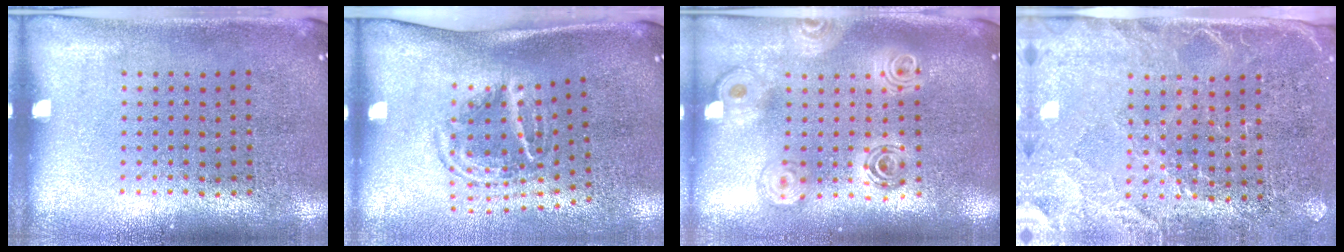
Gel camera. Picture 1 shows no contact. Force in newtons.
{"total": 1.8, "press": 1.2, "slide": 1.4}
{"total": 2.1, "press": 1.7, "slide": 1.2}
{"total": 3.2, "press": 2.9, "slide": 1.4}